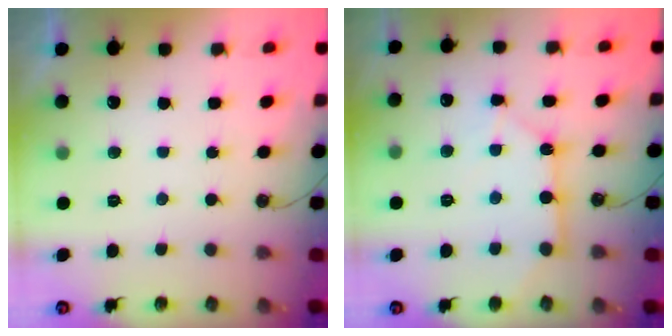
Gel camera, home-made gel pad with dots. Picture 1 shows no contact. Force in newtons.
{"total": 8.7, "press": 8.6, "slide": 0.7}